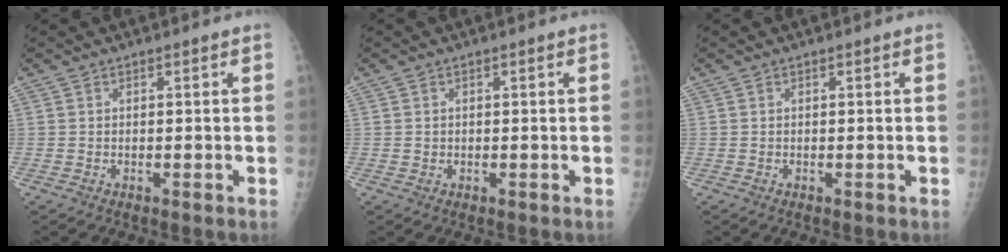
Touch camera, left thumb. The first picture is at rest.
{"total": 0.8, "force": [-0.1, 0.8, 0.1], "torque": [0.001, 0.002, 0.000]}
{"total": 0.0}